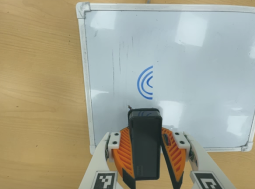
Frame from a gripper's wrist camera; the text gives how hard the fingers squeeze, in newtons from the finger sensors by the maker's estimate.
{"total": 8.6, "left": 8.9, "right": 8.4}